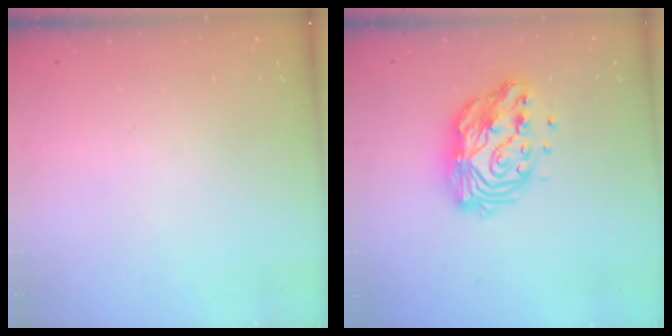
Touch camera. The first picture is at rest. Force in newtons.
{"total": 13.4, "press": 13.4, "slide": 1.2}